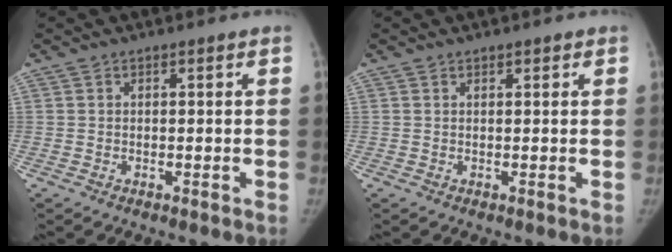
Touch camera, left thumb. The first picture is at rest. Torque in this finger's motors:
{"motor_torque": [-0.20, -0.04, -0.11, 0.15, 0.01]}